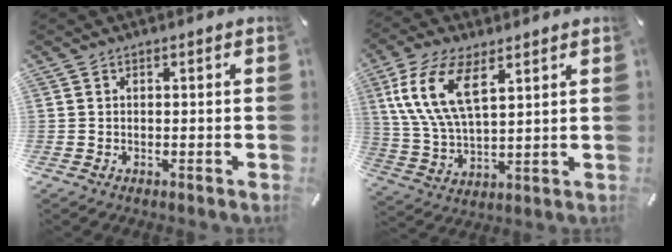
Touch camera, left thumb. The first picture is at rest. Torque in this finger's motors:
{"motor_torque": [0.84, 0.15, 1.99, -0.78, 0.27]}